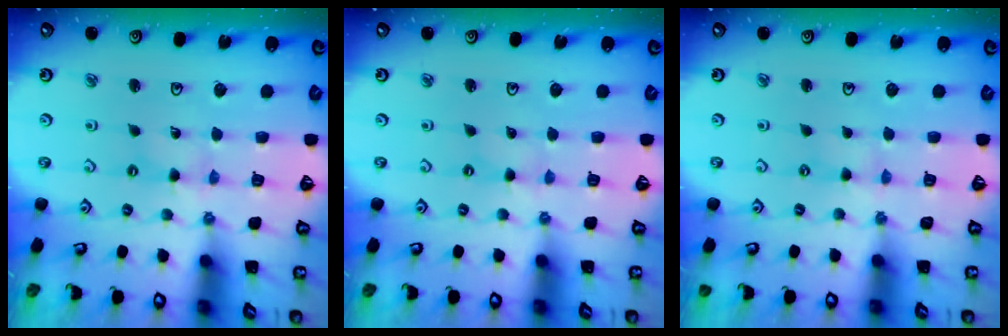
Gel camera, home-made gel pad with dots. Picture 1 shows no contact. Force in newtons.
{"total": 0.0}
{"total": 0.0}